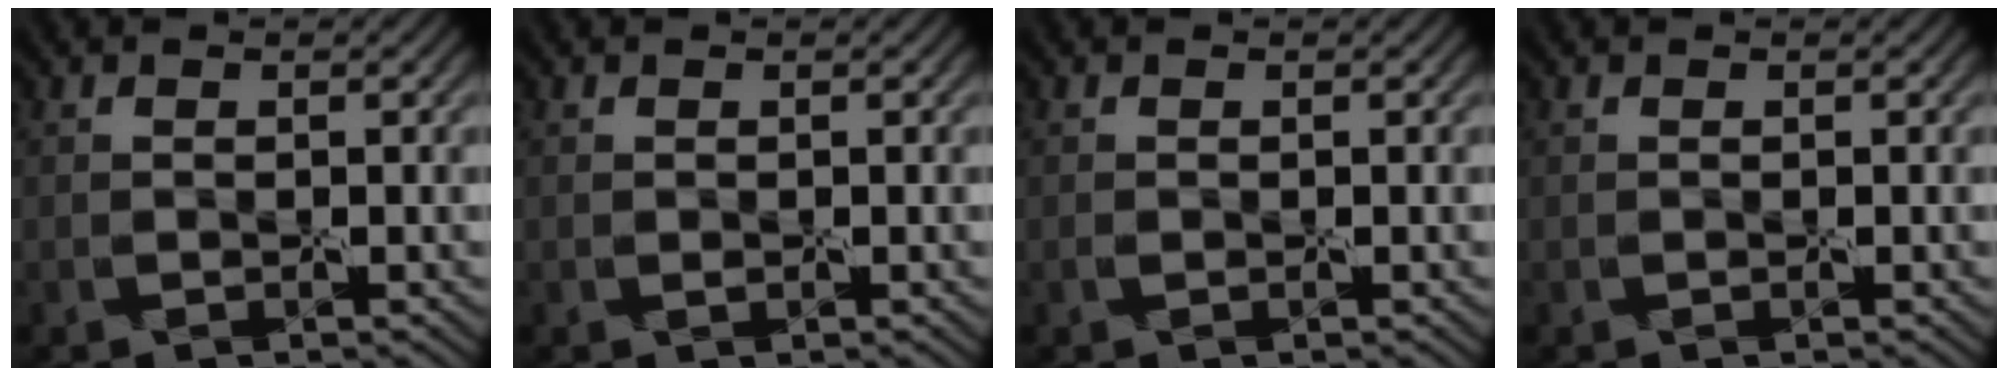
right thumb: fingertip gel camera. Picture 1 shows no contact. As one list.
[{"total": 0.0}, {"total": 0.0}, {"total": 0.0}]